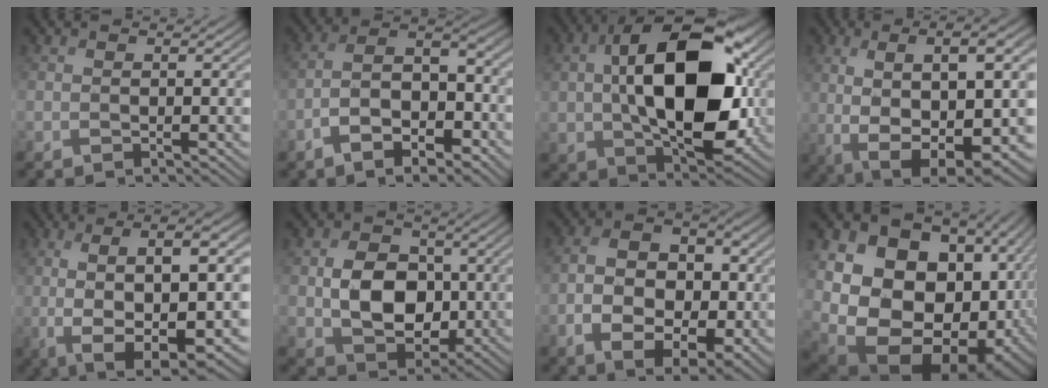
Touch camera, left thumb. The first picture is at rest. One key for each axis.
{"total": 9.2, "fx": -4.8, "fy": 4.4, "fz": 6.5, "tx": -0.111, "ty": -0.003, "tz": -0.094}
{"total": 17.1, "fx": 1.3, "fy": 10.5, "fz": 13.4, "tx": -0.252, "ty": -0.012, "tz": 0.041}
{"total": 14.4, "fx": 0.2, "fy": 5.8, "fz": 13.2, "tx": -0.238, "ty": -0.011, "tz": 0.027}
{"total": 13.1, "fx": -0.7, "fy": 4.5, "fz": 12.2, "tx": -0.229, "ty": -0.007, "tz": 0.000}
{"total": 9.4, "fx": 0.0, "fy": 7.1, "fz": 6.2, "tx": -0.136, "ty": -0.008, "tz": -0.001}
{"total": 11.2, "fx": -1.8, "fy": 7.6, "fz": 8.1, "tx": -0.155, "ty": -0.013, "tz": -0.031}
{"total": 23.4, "fx": 1.0, "fy": 17.5, "fz": 15.5, "tx": -0.325, "ty": -0.010, "tz": 0.040}